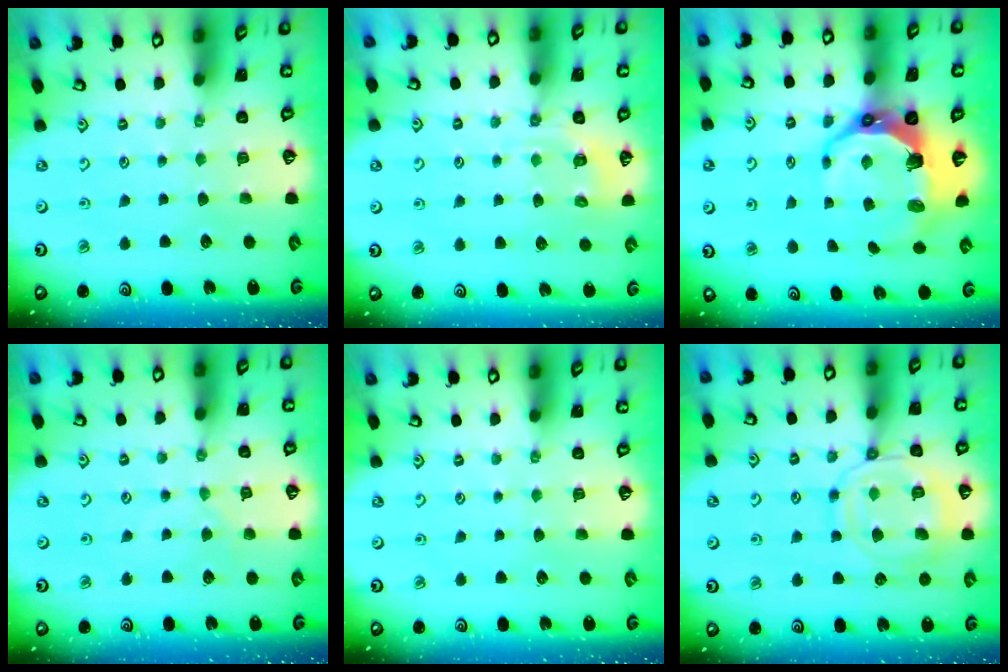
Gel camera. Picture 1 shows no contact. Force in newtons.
{"total": 5.4, "press": 5.2, "slide": 1.2}
{"total": 11.7, "press": 10.2, "slide": 5.7}
{"total": 0.0}
{"total": 0.0}
{"total": 13.4, "press": 13.3, "slide": 1.2}